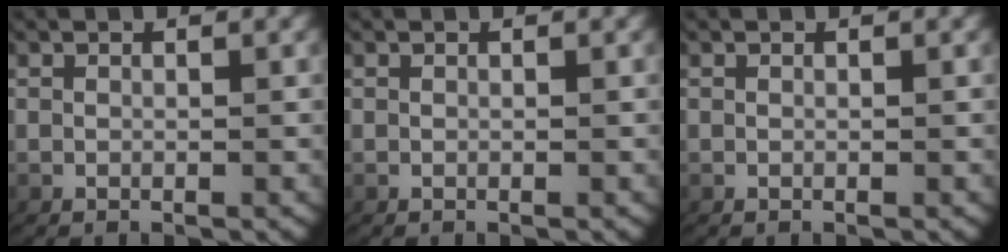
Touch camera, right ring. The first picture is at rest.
{"total": 0.0}
{"total": 0.0}